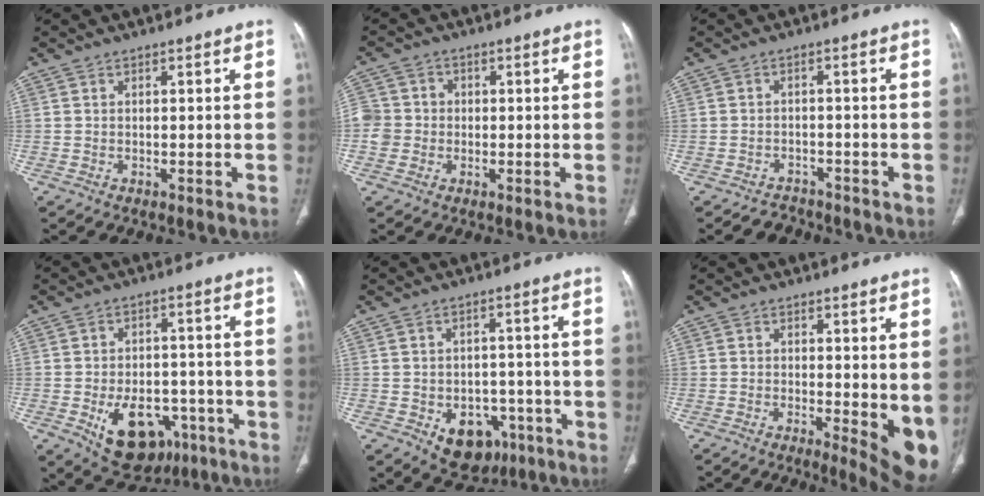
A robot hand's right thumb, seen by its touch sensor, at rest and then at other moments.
{"total": 5.4, "force": [-0.7, 5.2, 1.3], "torque": [-0.008, 0.013, -0.017]}
{"total": 3.5, "force": [-3.0, 1.8, -0.4], "torque": [0.002, 0.016, -0.048]}
{"total": 13.9, "force": [-5.7, 9.0, 8.9], "torque": [-0.104, 0.022, -0.070]}
{"total": 10.0, "force": [-4.1, 7.3, 5.5], "torque": [-0.041, 0.022, -0.043]}
{"total": 9.1, "force": [-0.4, 3.0, 8.5], "torque": [-0.104, -0.020, -0.002]}